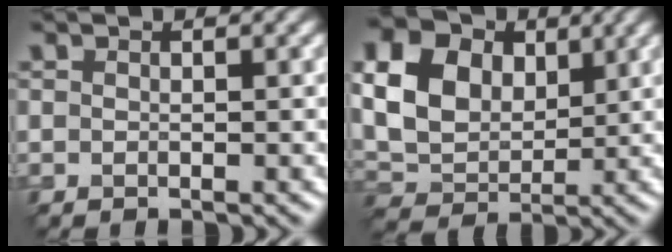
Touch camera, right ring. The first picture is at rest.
{"total": 9.6, "force": [2.7, 7.0, 6.0], "torque": [-0.161, 0.015, 0.039]}